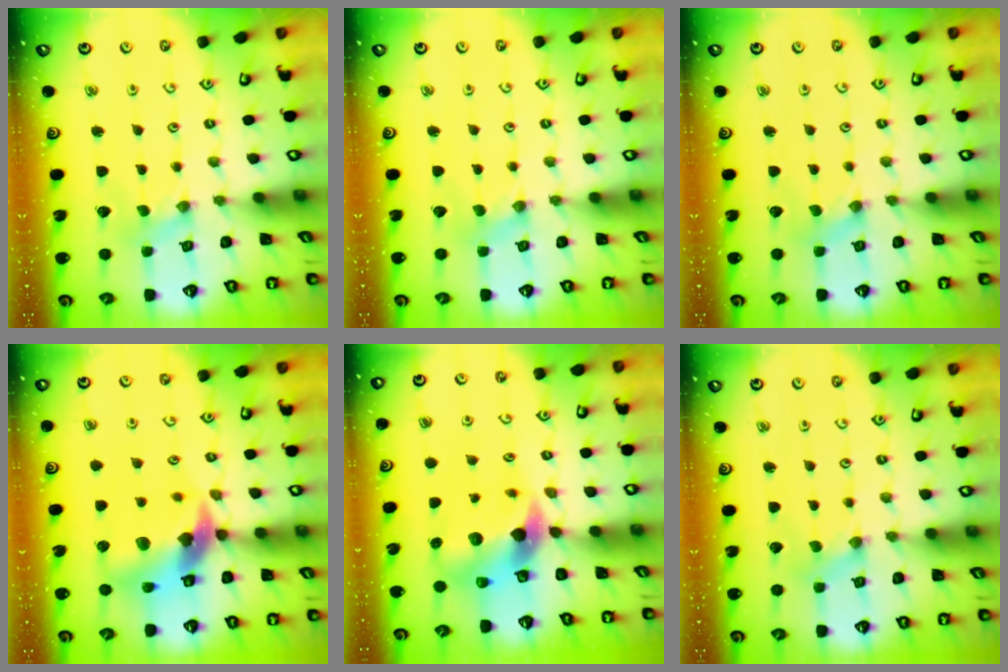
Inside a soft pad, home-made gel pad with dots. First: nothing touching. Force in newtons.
{"total": 0.6, "press": 0.6, "slide": 0.2}
{"total": 0.0}
{"total": 13.1, "press": 13.0, "slide": 1.7}
{"total": 9.2, "press": 9.1, "slide": 1.5}
{"total": 0.0}